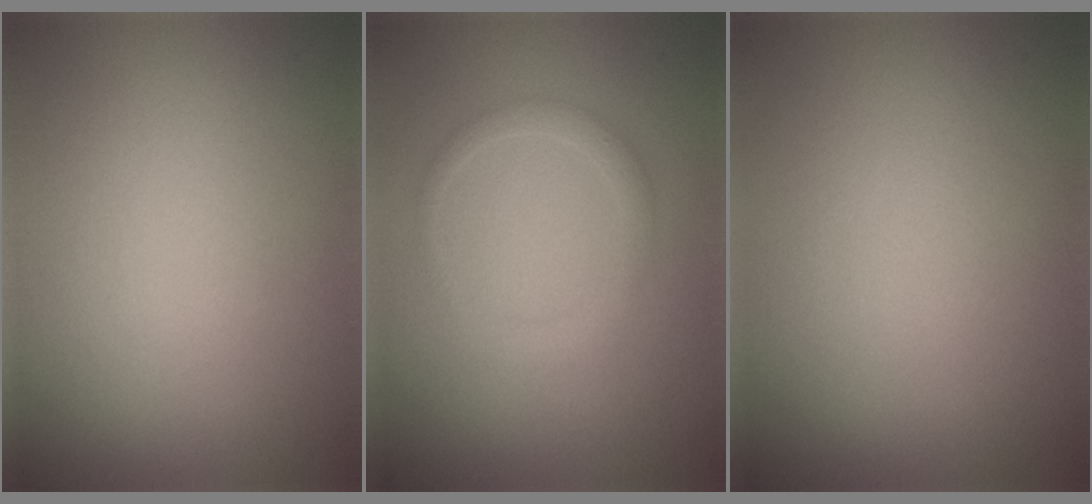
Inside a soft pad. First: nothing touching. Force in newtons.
{"total": 1.4, "press": 1.4, "slide": 0.2}
{"total": 0.0}